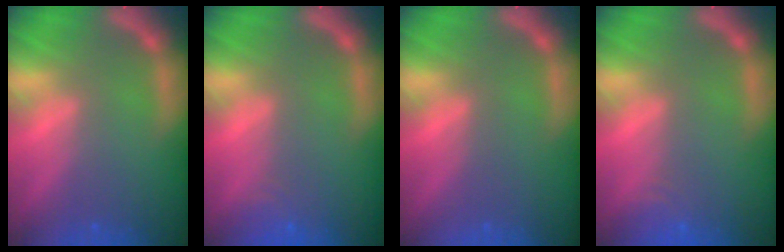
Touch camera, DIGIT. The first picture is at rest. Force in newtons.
{"total": 1.9}
{"total": 0.0}
{"total": 2.4}